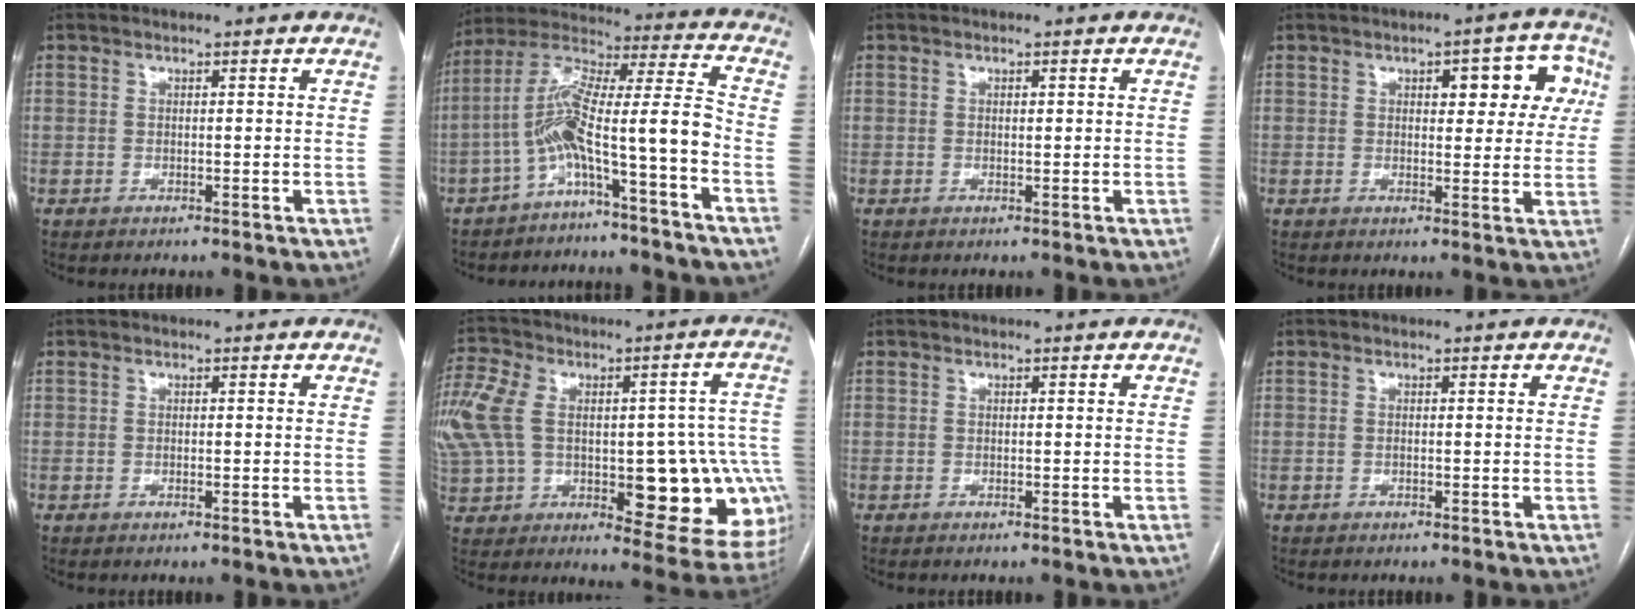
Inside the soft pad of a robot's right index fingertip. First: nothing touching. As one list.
[{"total": 11.5, "force": [-4.9, -0.1, 10.4], "torque": [-0.196, 0.047, -0.089]}, {"total": 0.6, "force": [0.2, 0.2, 0.6], "torque": [-0.011, 0.000, 0.002]}, {"total": 8.8, "force": [2.8, 3.6, 7.6], "torque": [-0.076, 0.024, 0.031]}, {"total": 0.0}, {"total": 31.0, "force": [-1.4, 15.8, 26.6], "torque": [-0.439, 0.067, 0.015]}, {"total": 0.0}, {"total": 0.0}]